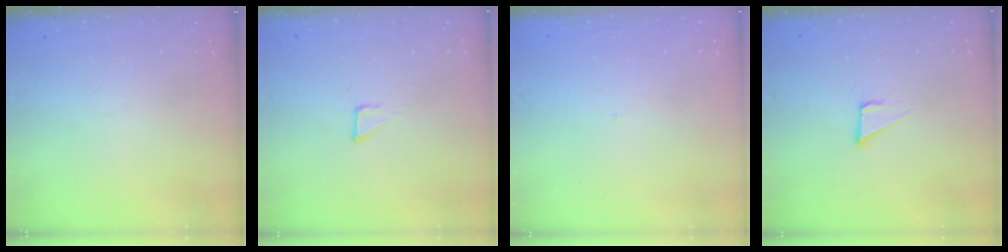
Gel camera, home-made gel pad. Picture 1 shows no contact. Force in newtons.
{"total": 2.7, "press": 2.7, "slide": 0.3}
{"total": 1.7, "press": 1.6, "slide": 0.1}
{"total": 3.2, "press": 3.2, "slide": 0.2}